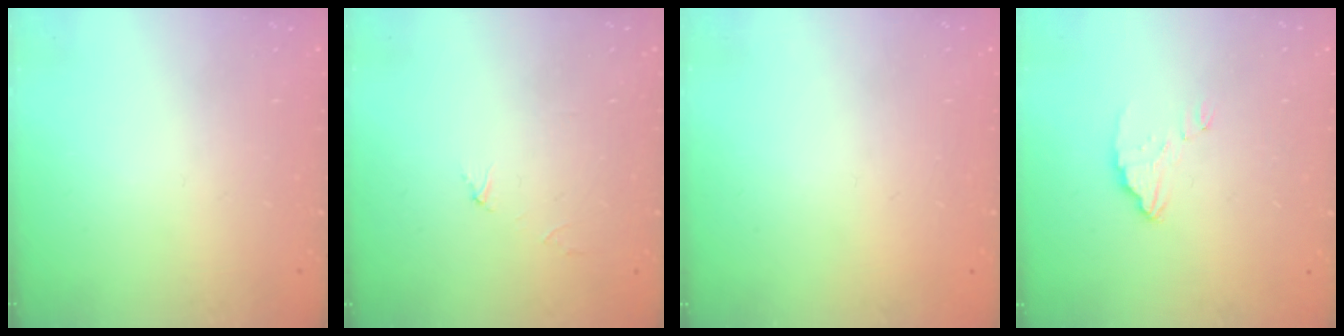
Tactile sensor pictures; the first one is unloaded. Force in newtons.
{"total": 2.9, "press": 2.9, "slide": 0.3}
{"total": 2.1, "press": 2.1, "slide": 0.1}
{"total": 3.0, "press": 3.0, "slide": 0.2}